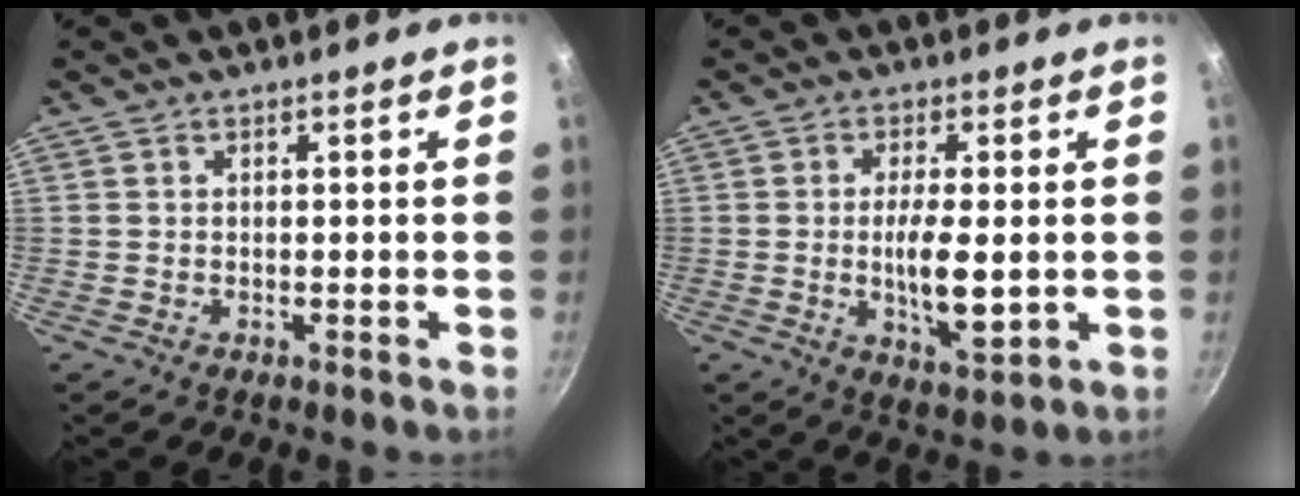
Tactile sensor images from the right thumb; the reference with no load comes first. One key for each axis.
{"total": 8.3, "fx": -0.5, "fy": 2.6, "fz": 7.9, "tx": -0.141, "ty": -0.010, "tz": -0.006}